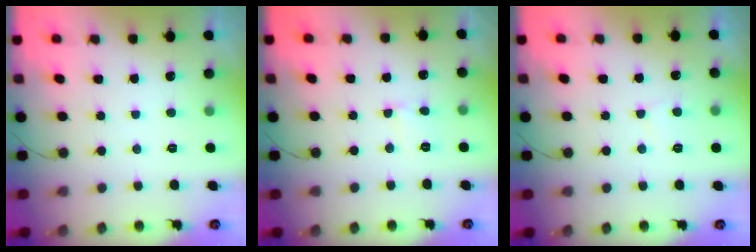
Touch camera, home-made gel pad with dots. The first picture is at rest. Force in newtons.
{"total": 3.0, "press": 3.0, "slide": 0.3}
{"total": 3.4, "press": 3.4, "slide": 0.5}